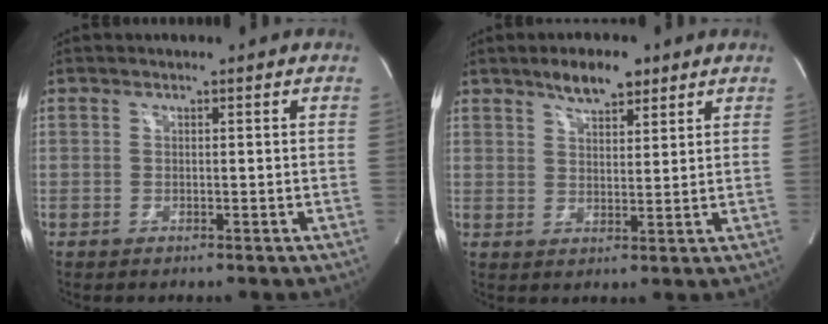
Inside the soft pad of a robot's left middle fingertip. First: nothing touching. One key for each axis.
{"total": 5.7, "fx": 4.2, "fy": 2.0, "fz": 3.4, "tx": -0.057, "ty": 0.005, "tz": 0.071}